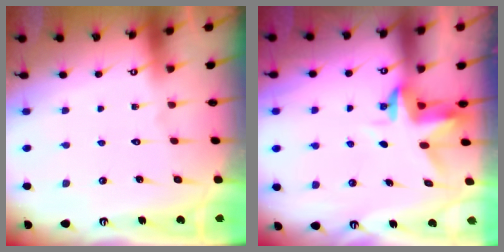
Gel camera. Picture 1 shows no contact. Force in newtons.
{"total": 3.2, "press": 3.2, "slide": 0.4}